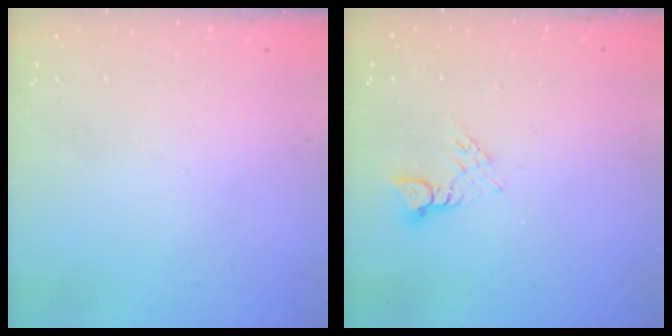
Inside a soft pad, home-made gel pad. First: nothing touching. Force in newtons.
{"total": 5.5, "press": 5.5, "slide": 0.3}